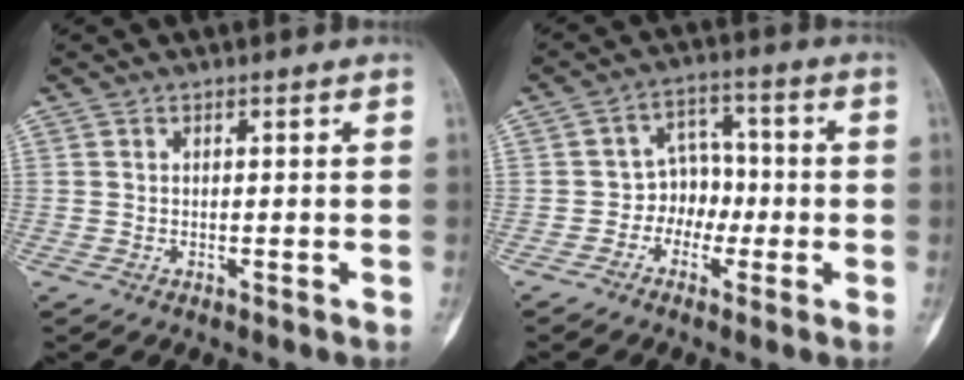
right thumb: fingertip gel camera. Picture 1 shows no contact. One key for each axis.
{"total": 6.3, "fx": -1.9, "fy": 5.3, "fz": 2.9, "tx": -0.001, "ty": 0.027, "tz": -0.046}